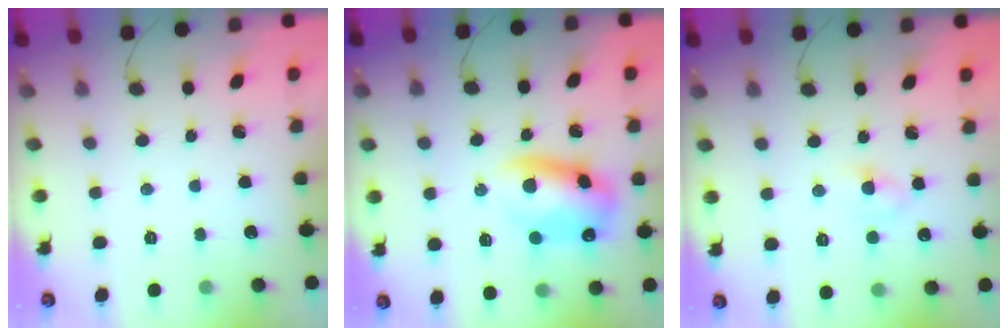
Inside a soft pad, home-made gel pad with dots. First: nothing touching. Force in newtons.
{"total": 10.4, "press": 10.2, "slide": 2.3}
{"total": 3.7, "press": 3.6, "slide": 1.2}